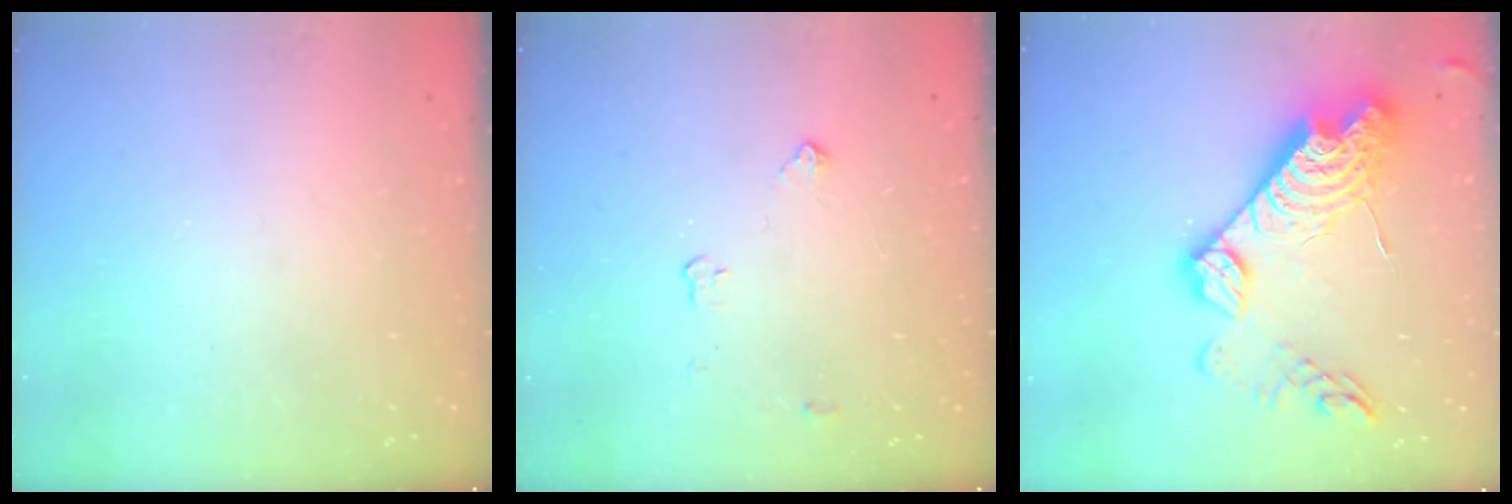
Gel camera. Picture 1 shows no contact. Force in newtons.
{"total": 2.6, "press": 2.6, "slide": 0.4}
{"total": 22.6, "press": 22.5, "slide": 2.0}